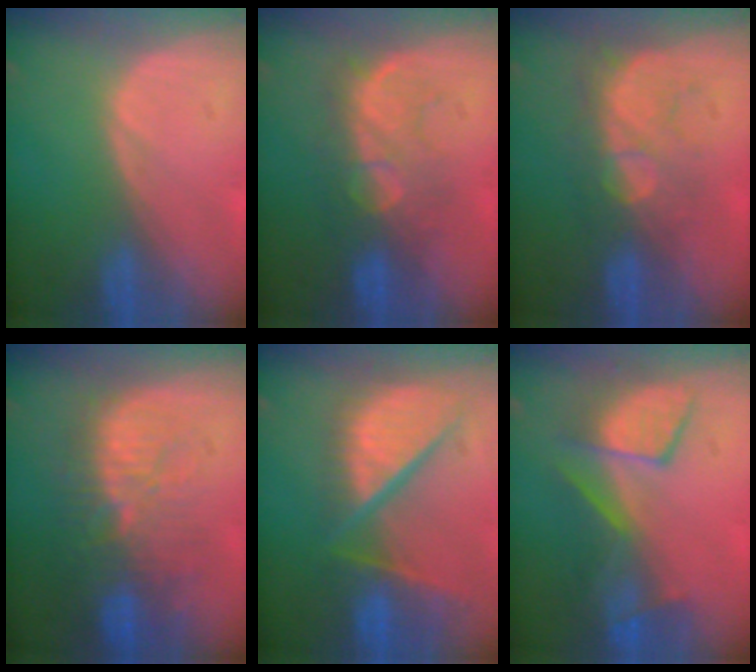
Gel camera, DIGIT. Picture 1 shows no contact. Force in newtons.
{"total": 8.1, "press": 7.9, "slide": 1.7}
{"total": 8.9, "press": 7.7, "slide": 4.6}
{"total": 11.4, "press": 10.0, "slide": 5.5}
{"total": 12.1, "press": 9.9, "slide": 7.0}
{"total": 8.3, "press": 8.3, "slide": 0.5}